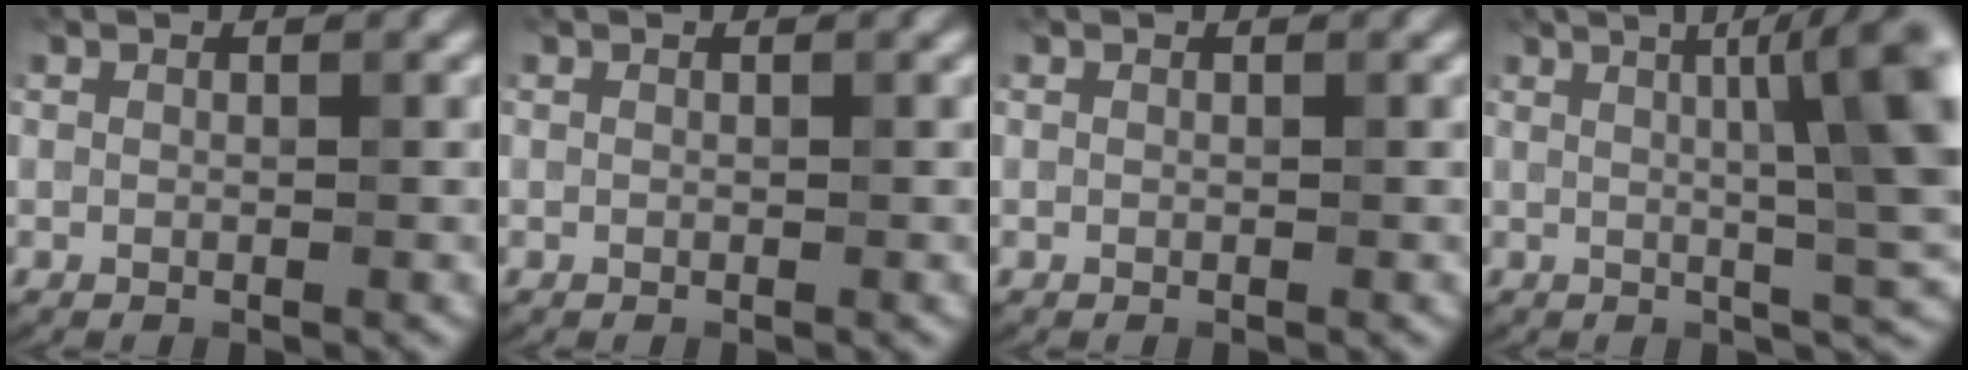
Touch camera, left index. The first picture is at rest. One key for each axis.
{"total": 0.0}
{"total": 0.0}
{"total": 9.3, "fx": 1.6, "fy": 1.8, "fz": 9.0, "tx": -0.105, "ty": 0.019, "tz": 0.026}